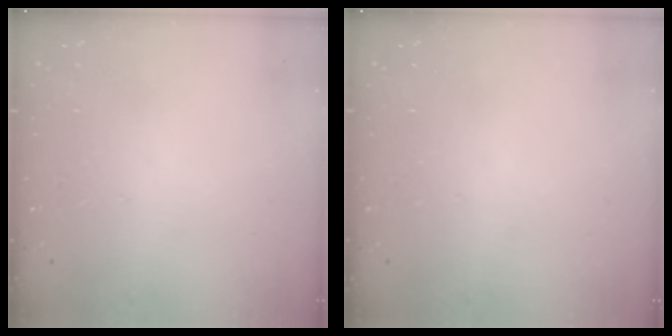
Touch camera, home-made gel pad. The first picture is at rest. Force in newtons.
{"total": 0.0}